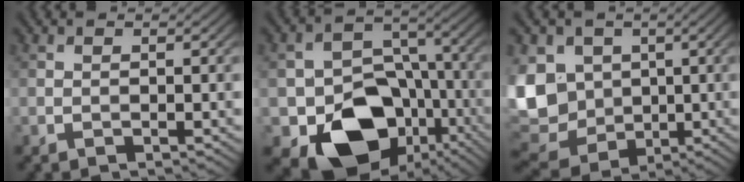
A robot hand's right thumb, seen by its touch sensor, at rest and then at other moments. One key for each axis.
{"total": 14.0, "fx": -6.1, "fy": 10.1, "fz": 7.5, "tx": -0.122, "ty": -0.035, "tz": -0.102}
{"total": 13.1, "fx": 0.8, "fy": 10.8, "fz": 7.4, "tx": -0.214, "ty": -0.011, "tz": 0.016}